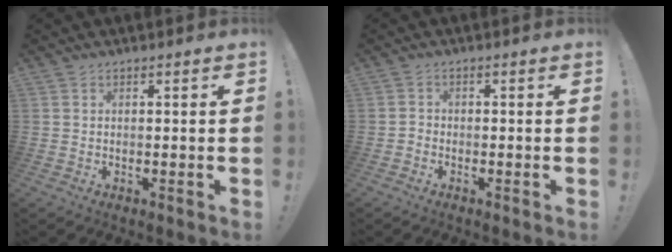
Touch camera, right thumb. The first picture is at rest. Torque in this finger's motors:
{"motor_torque": [0.38, -0.06, -0.09, 0.09, 0.00]}